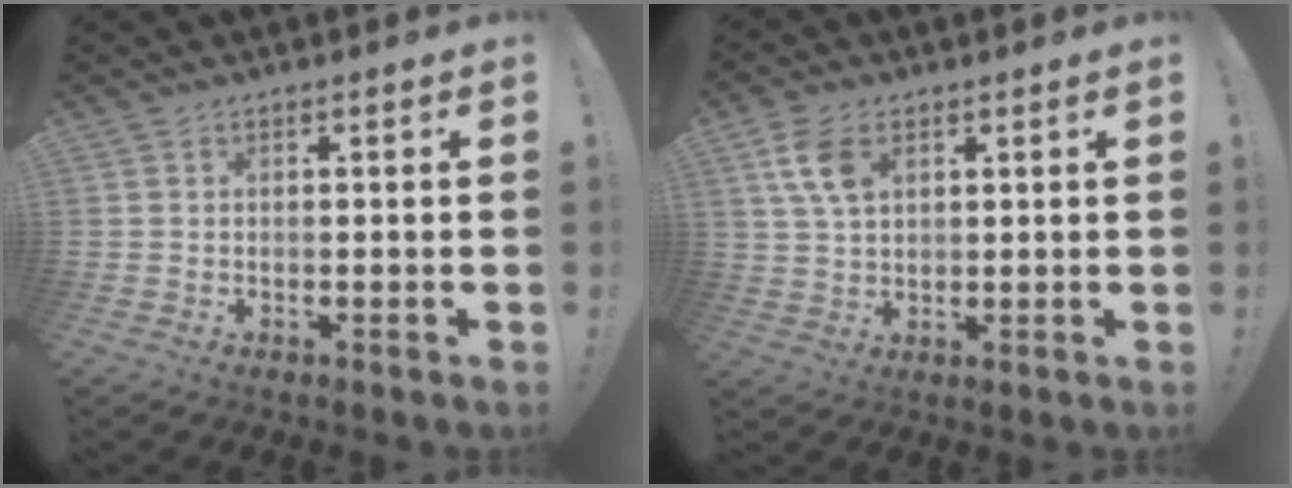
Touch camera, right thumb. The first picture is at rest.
{"total": 8.3, "force": [3.5, 5.1, 5.6], "torque": [-0.108, -0.008, 0.065]}